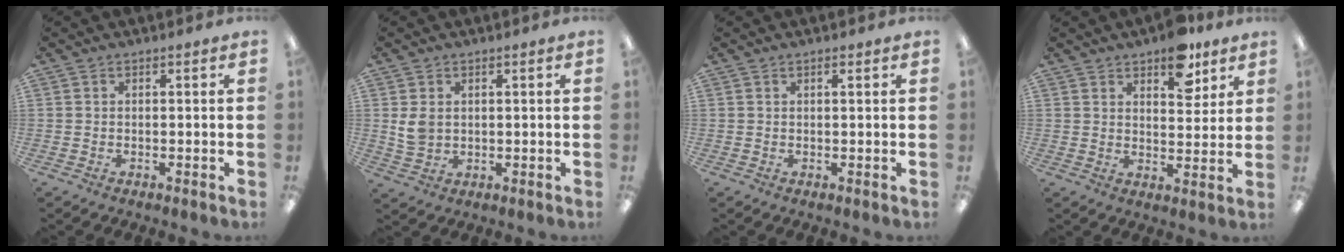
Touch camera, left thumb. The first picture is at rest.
{"total": 4.4, "force": [1.3, 3.3, 2.5], "torque": [-0.049, -0.002, 0.024]}
{"total": 0.7, "force": [0.6, 0.1, 0.4], "torque": [-0.009, -0.001, 0.011]}
{"total": 9.9, "force": [6.8, 5.0, 5.1], "torque": [-0.048, -0.035, 0.114]}